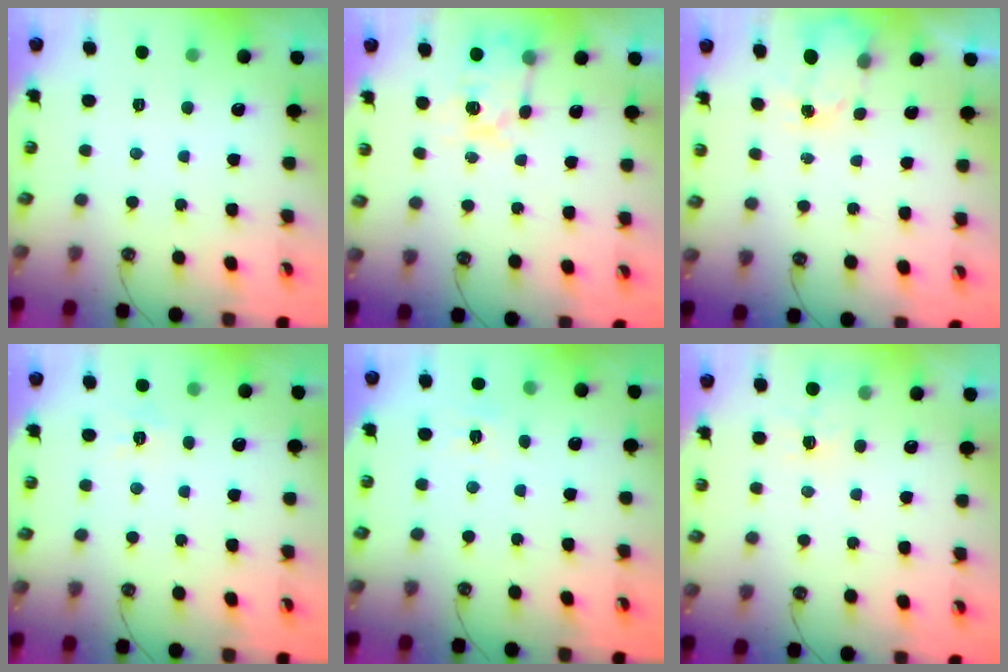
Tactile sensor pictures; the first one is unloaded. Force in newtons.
{"total": 5.8, "press": 5.7, "slide": 0.8}
{"total": 1.6, "press": 1.6, "slide": 0.3}
{"total": 6.7, "press": 6.7, "slide": 0.8}
{"total": 5.0, "press": 4.9, "slide": 0.6}
{"total": 4.8, "press": 4.8, "slide": 0.6}